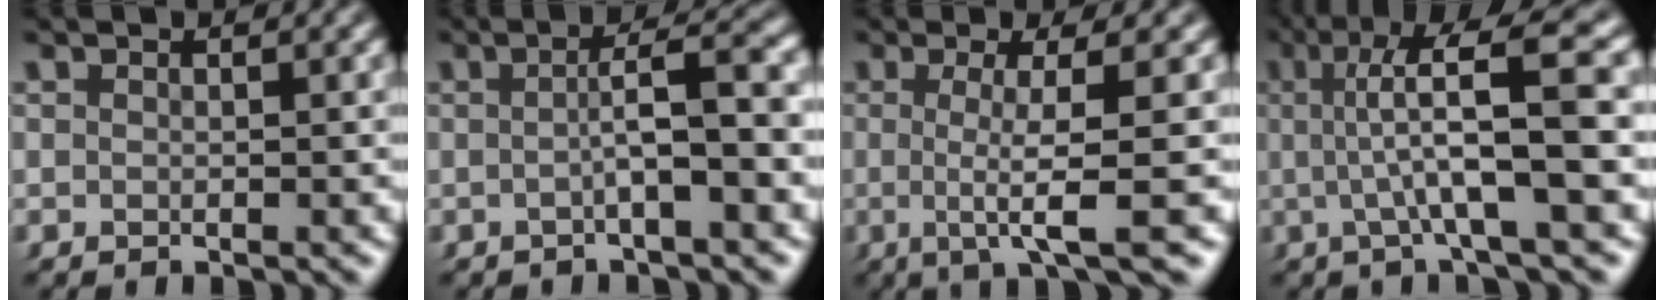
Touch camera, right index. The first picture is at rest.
{"total": 3.6, "force": [-0.9, 0.0, 3.5], "torque": [-0.050, 0.007, -0.015]}
{"total": 5.5, "force": [-0.7, -0.1, 5.4], "torque": [-0.089, -0.008, -0.009]}
{"total": 7.6, "force": [1.9, 1.3, 7.3], "torque": [-0.116, 0.021, 0.021]}